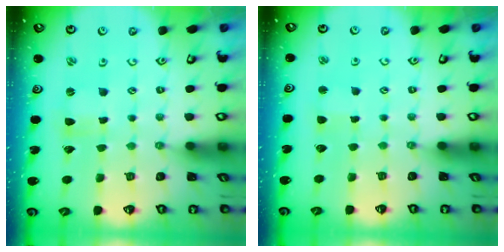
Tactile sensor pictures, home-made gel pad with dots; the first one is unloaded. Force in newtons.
{"total": 2.5, "press": 2.5, "slide": 0.2}